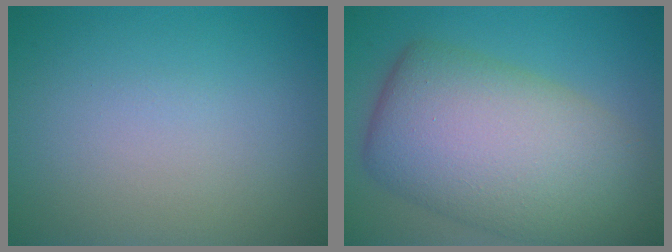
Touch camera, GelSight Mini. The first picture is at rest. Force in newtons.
{"total": 12.2, "press": 12.1, "slide": 0.7}